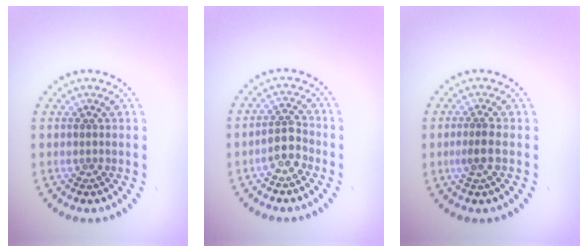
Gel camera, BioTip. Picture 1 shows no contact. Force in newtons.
{"total": 2.4, "press": 2.2, "slide": 1.0}
{"total": 1.6, "press": 1.4, "slide": 0.7}